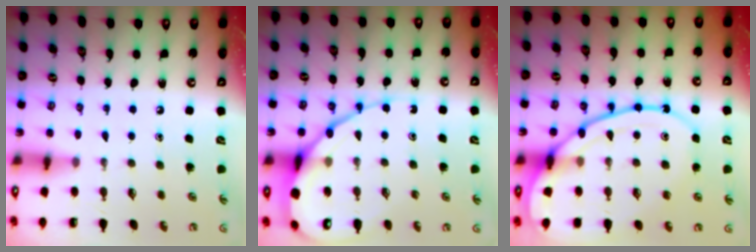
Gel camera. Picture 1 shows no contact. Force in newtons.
{"total": 12.5, "press": 12.4, "slide": 1.2}
{"total": 17.4, "press": 17.3, "slide": 1.7}